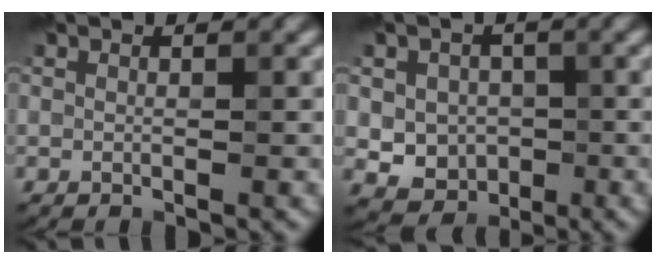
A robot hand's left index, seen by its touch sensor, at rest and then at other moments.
{"total": 4.7, "force": [-0.2, 4.2, 2.2], "torque": [-0.013, 0.000, -0.016]}